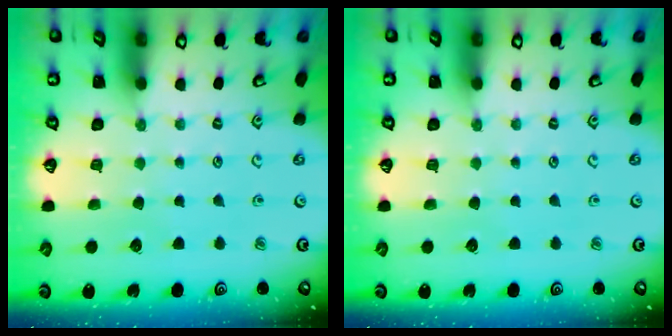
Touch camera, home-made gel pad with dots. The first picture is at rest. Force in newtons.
{"total": 0.0}